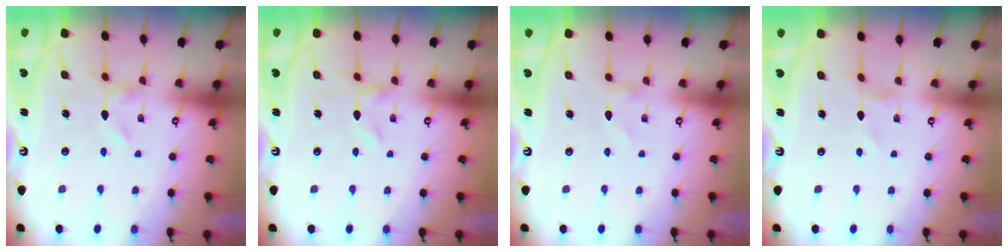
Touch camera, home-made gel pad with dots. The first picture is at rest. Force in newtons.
{"total": 0.0}
{"total": 1.0, "press": 1.0, "slide": 0.1}
{"total": 0.6, "press": 0.6, "slide": 0.1}